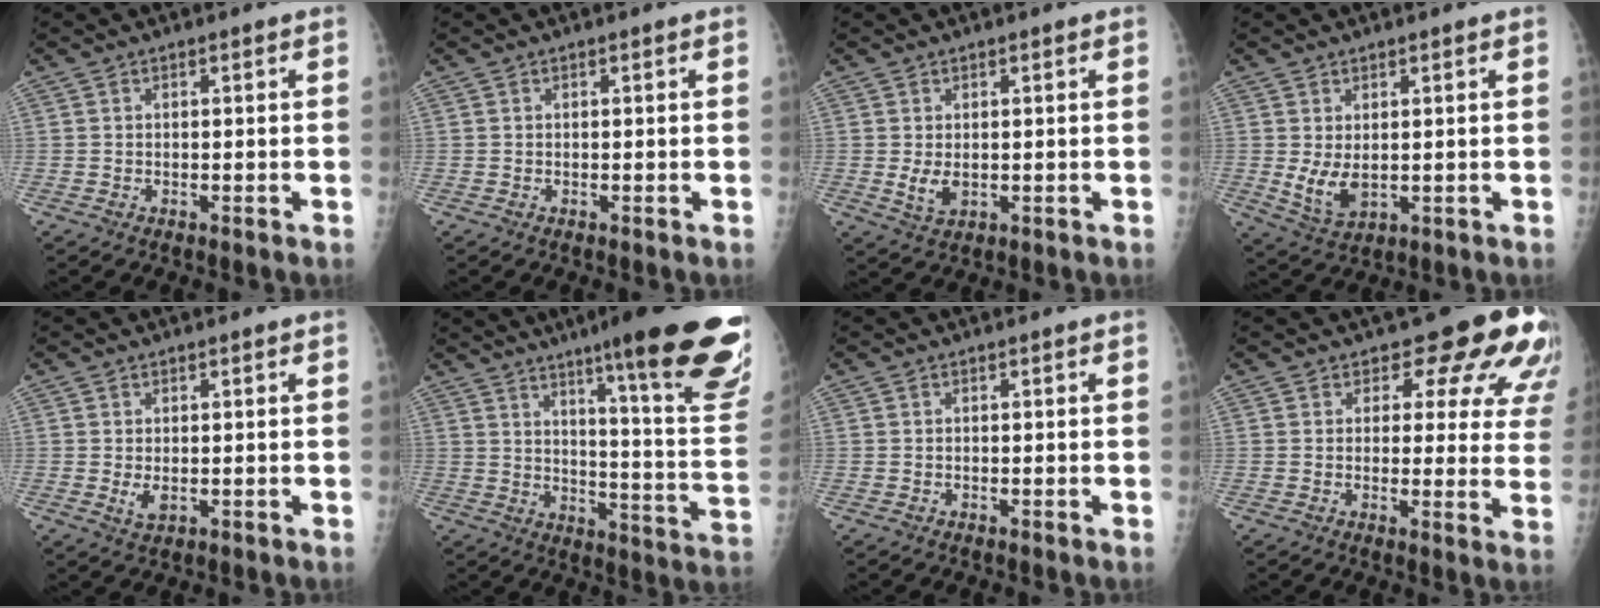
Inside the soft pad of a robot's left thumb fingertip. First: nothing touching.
{"total": 0.0}
{"total": 3.3, "force": [0.0, 2.0, 2.5], "torque": [-0.044, -0.009, 0.007]}
{"total": 5.4, "force": [0.5, 3.1, 4.3], "torque": [-0.074, -0.016, 0.022]}
{"total": 2.3, "force": [0.1, 1.3, 1.9], "torque": [-0.030, -0.007, 0.007]}
{"total": 28.1, "force": [17.7, 3.5, 21.6], "torque": [-0.232, -0.088, 0.241]}
{"total": 0.0}
{"total": 13.6, "force": [9.7, 6.5, 6.9], "torque": [-0.022, -0.054, 0.086]}